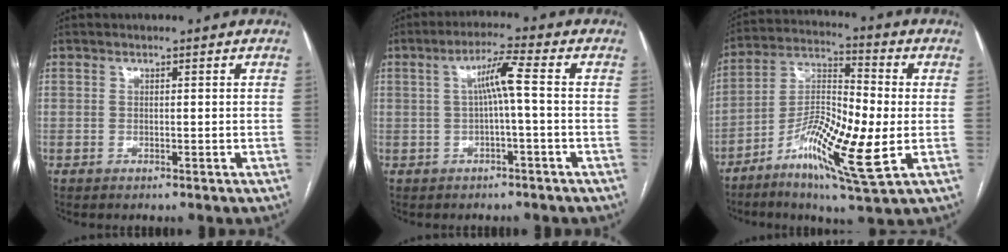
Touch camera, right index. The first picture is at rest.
{"total": 5.0, "force": [0.1, -0.2, 5.0], "torque": [-0.090, 0.018, 0.004]}
{"total": 15.5, "force": [-4.4, 2.7, 14.6], "torque": [-0.282, -0.009, -0.080]}